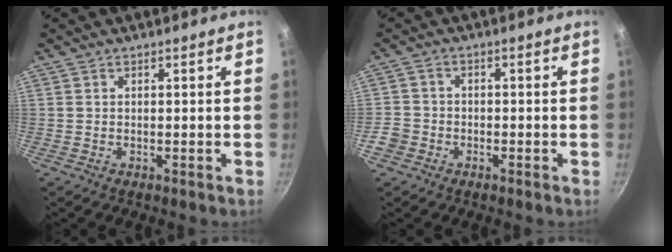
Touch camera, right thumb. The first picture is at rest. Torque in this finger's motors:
{"motor_torque": [-0.16, 0.37, 0.30, -0.07, 0.00]}